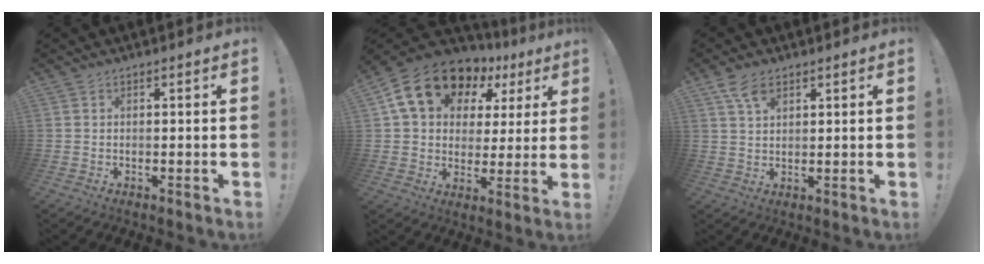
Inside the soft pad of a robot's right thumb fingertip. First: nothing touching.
{"total": 17.9, "force": [9.6, 11.9, 9.3], "torque": [-0.149, -0.045, 0.184]}
{"total": 5.2, "force": [3.2, 2.7, 3.2], "torque": [-0.051, -0.012, 0.057]}